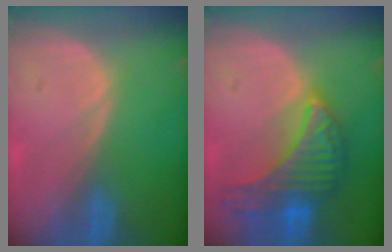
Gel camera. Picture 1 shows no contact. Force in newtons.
{"total": 9.5, "press": 9.5, "slide": 0.5}